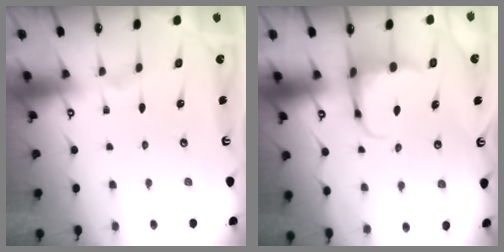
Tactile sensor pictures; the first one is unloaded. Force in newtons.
{"total": 5.8, "press": 5.6, "slide": 1.2}